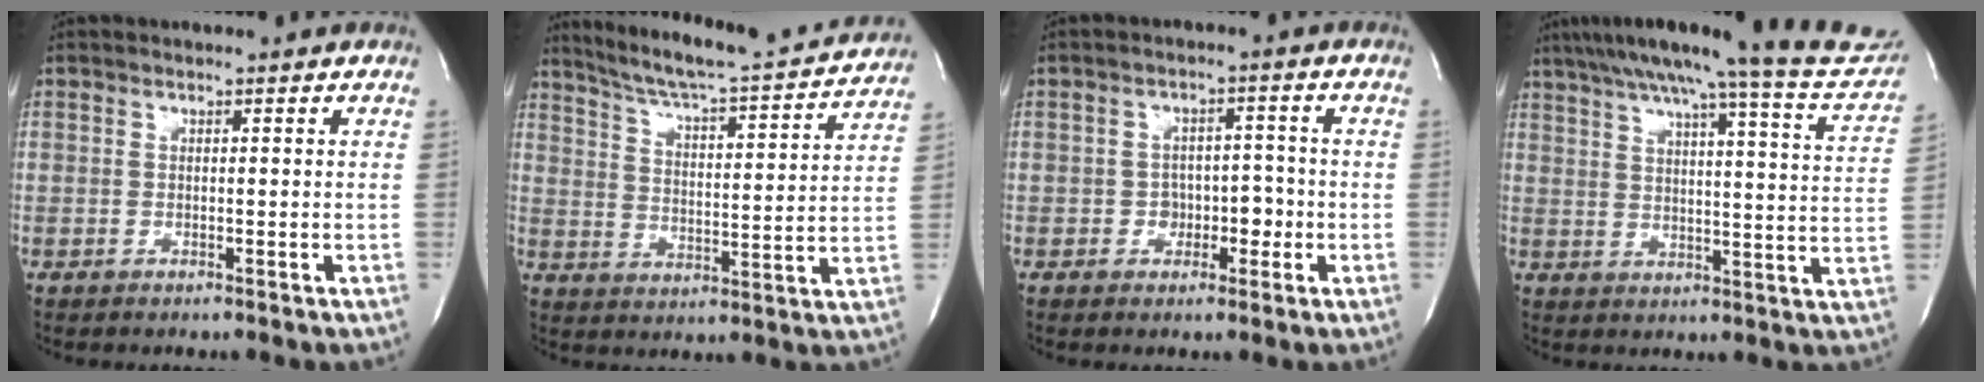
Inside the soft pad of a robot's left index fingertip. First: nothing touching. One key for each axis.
{"total": 19.7, "fx": 18.2, "fy": 1.2, "fz": 7.6, "tx": -0.121, "ty": -0.025, "tz": 0.248}
{"total": 4.1, "fx": -1.7, "fy": 2.9, "fz": 2.5, "tx": -0.026, "ty": 0.012, "tz": -0.024}
{"total": 21.7, "fx": 19.2, "fy": 0.2, "fz": 10.2, "tx": -0.153, "ty": -0.045, "tz": 0.236}